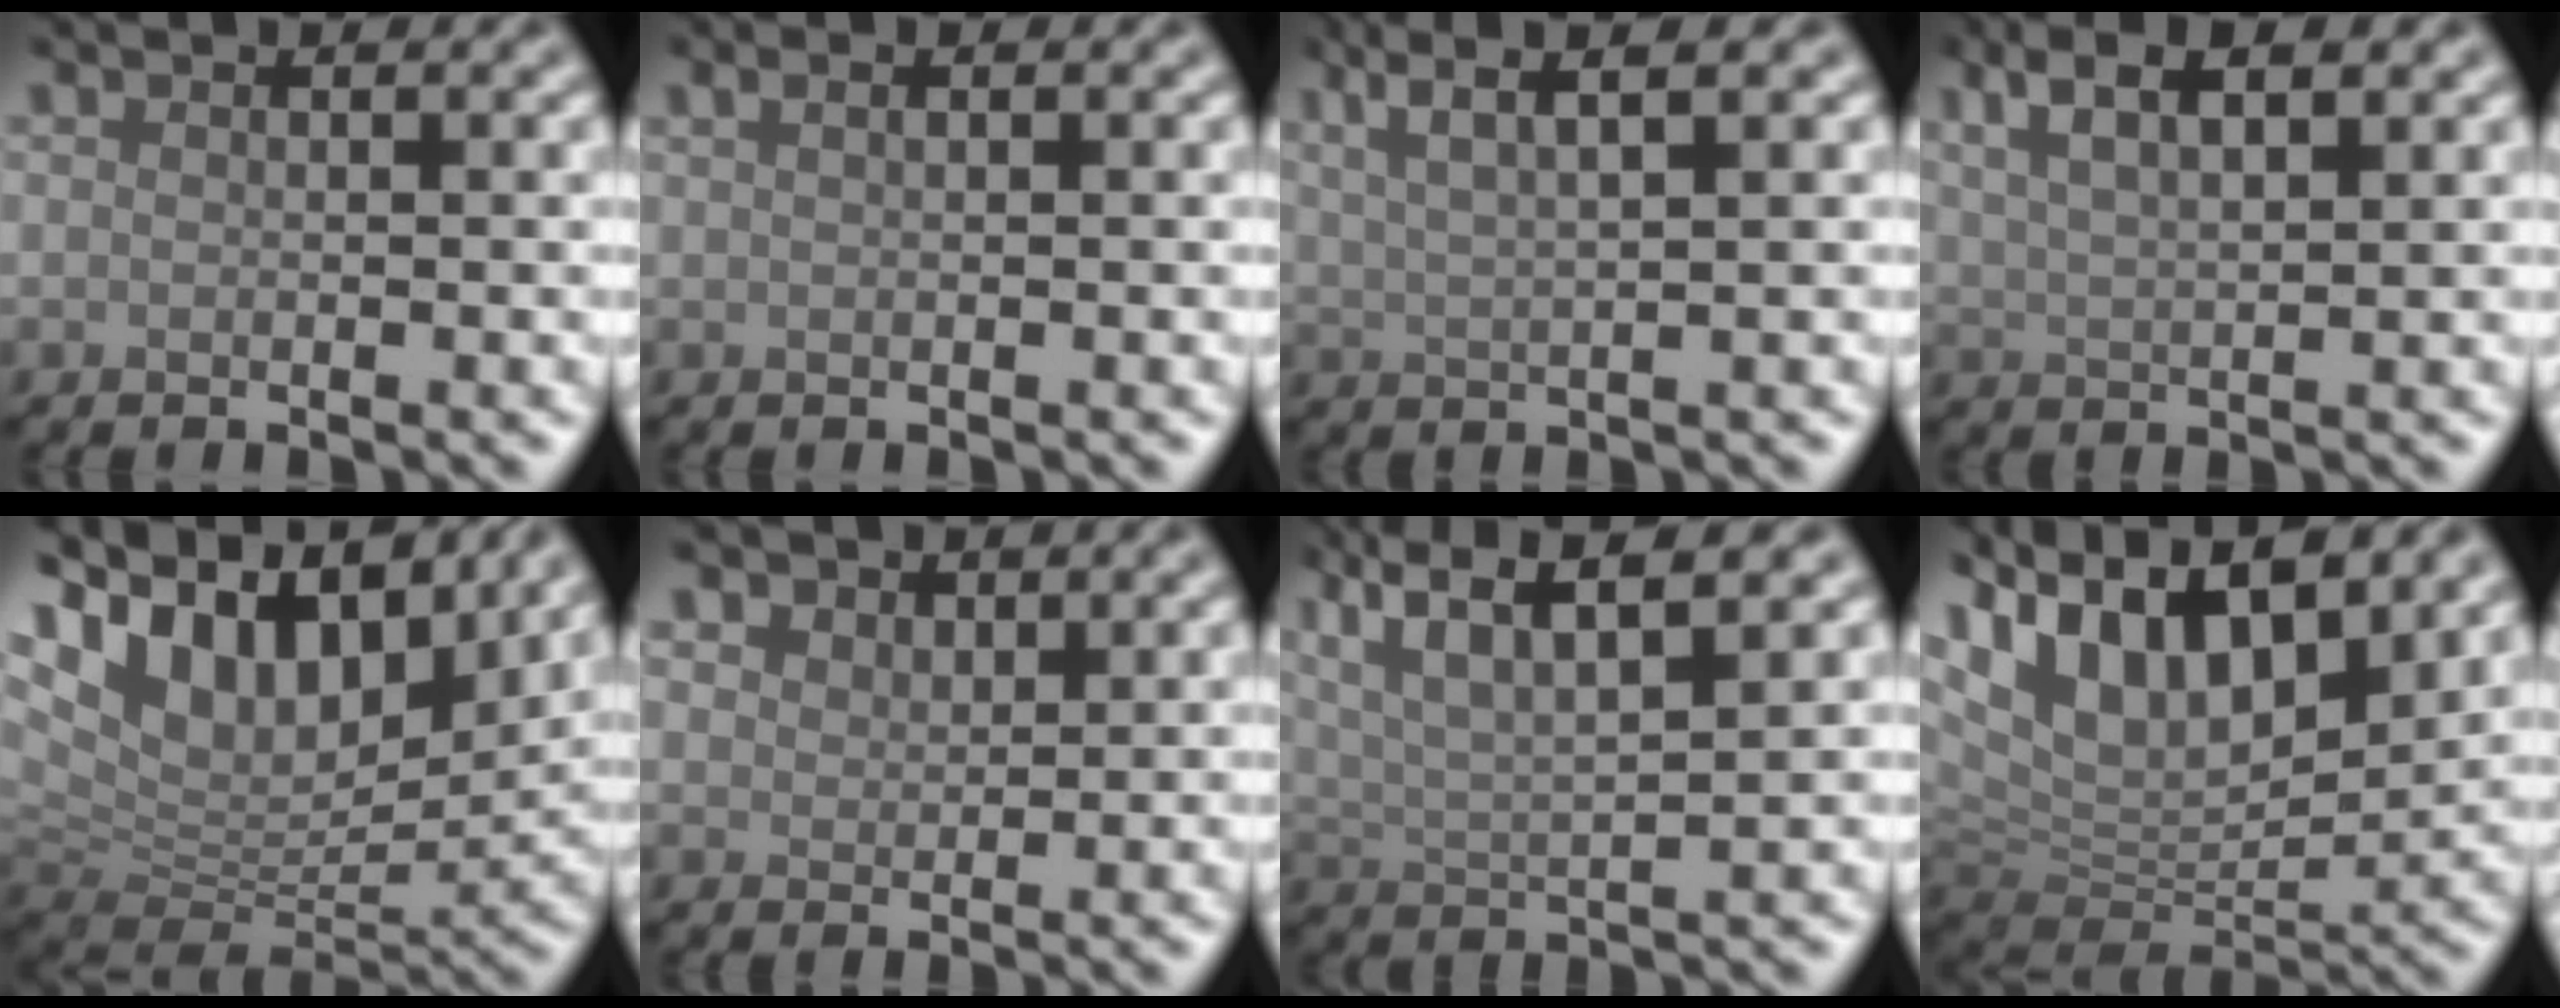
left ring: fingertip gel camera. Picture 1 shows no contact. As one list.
[{"total": 1.3, "force": [0.8, 0.5, 0.9], "torque": [-0.015, -0.003, 0.013]}, {"total": 4.8, "force": [2.9, 0.9, 3.7], "torque": [-0.063, 0.013, 0.052]}, {"total": 5.6, "force": [3.2, 1.9, 4.2], "torque": [-0.077, 0.015, 0.056]}, {"total": 14.8, "force": [8.4, 7.9, 9.4], "torque": [-0.199, 0.047, 0.149]}, {"total": 2.7, "force": [2.0, 1.7, 0.9], "torque": [-0.026, -0.008, 0.042]}, {"total": 9.1, "force": [5.4, 2.8, 6.7], "torque": [-0.128, 0.027, 0.074]}, {"total": 14.8, "force": [7.8, 7.0, 10.4], "torque": [-0.194, 0.023, 0.130]}]